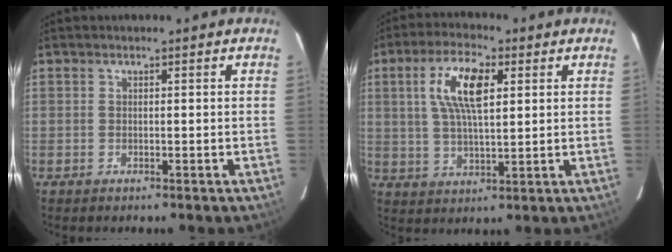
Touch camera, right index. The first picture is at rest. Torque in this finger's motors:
{"motor_torque": [1.07, 0.29, 0.51, 0.15]}